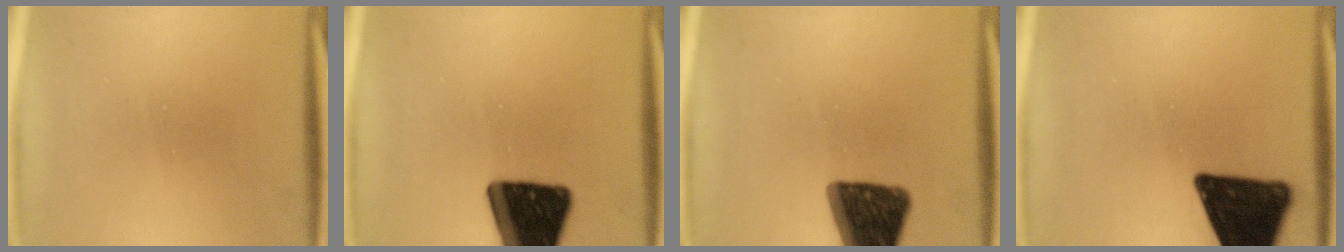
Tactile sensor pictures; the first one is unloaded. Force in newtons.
{"total": 19.3}
{"total": 14.4}
{"total": 19.6}